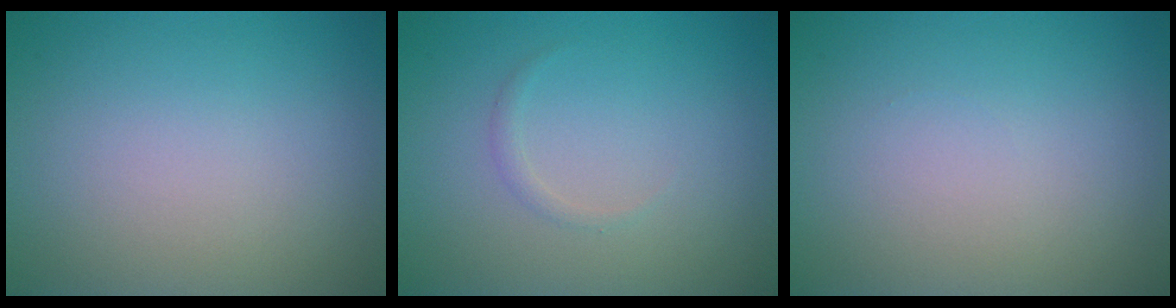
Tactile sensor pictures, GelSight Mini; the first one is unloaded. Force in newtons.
{"total": 0.6, "press": 0.6, "slide": 0.0}
{"total": 0.0}